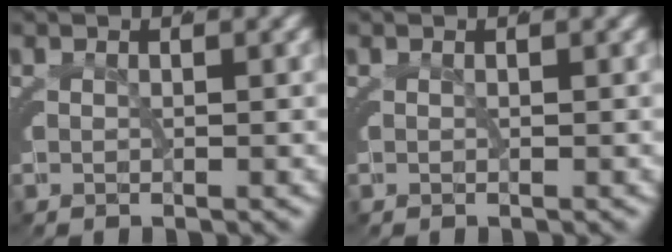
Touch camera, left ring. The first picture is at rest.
{"total": 0.0}